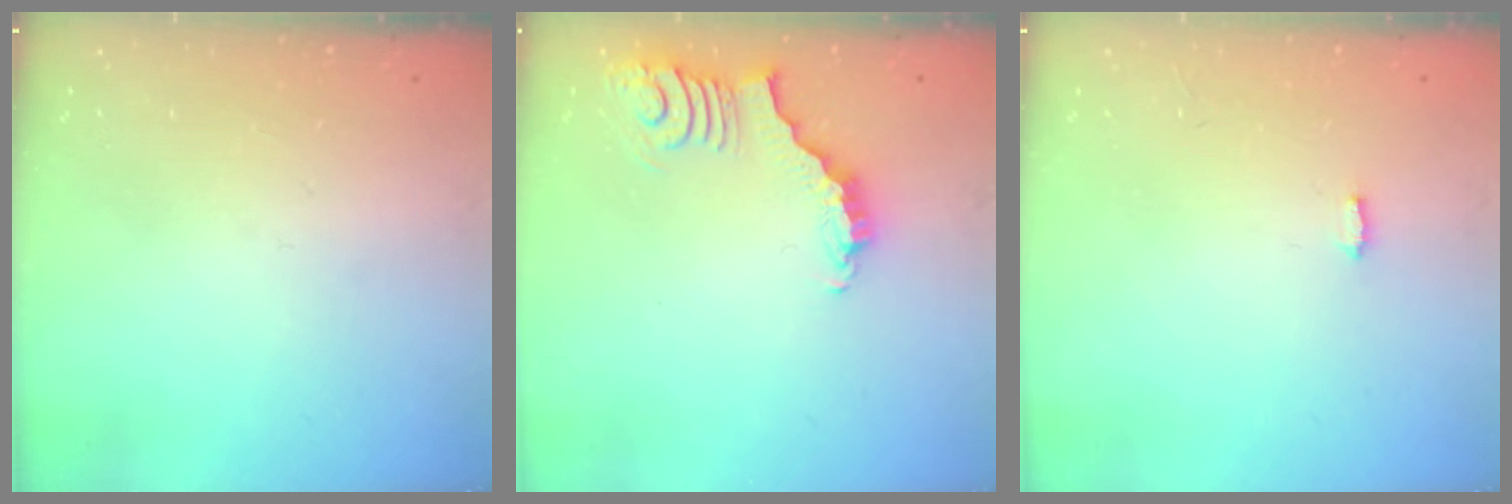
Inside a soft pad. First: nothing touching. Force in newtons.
{"total": 3.8, "press": 3.8, "slide": 0.7}
{"total": 4.7, "press": 4.7, "slide": 0.4}